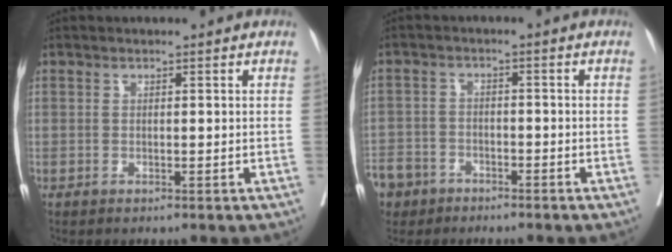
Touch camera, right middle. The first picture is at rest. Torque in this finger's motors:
{"motor_torque": [1.01, -1.13, 1.05, 0.21]}